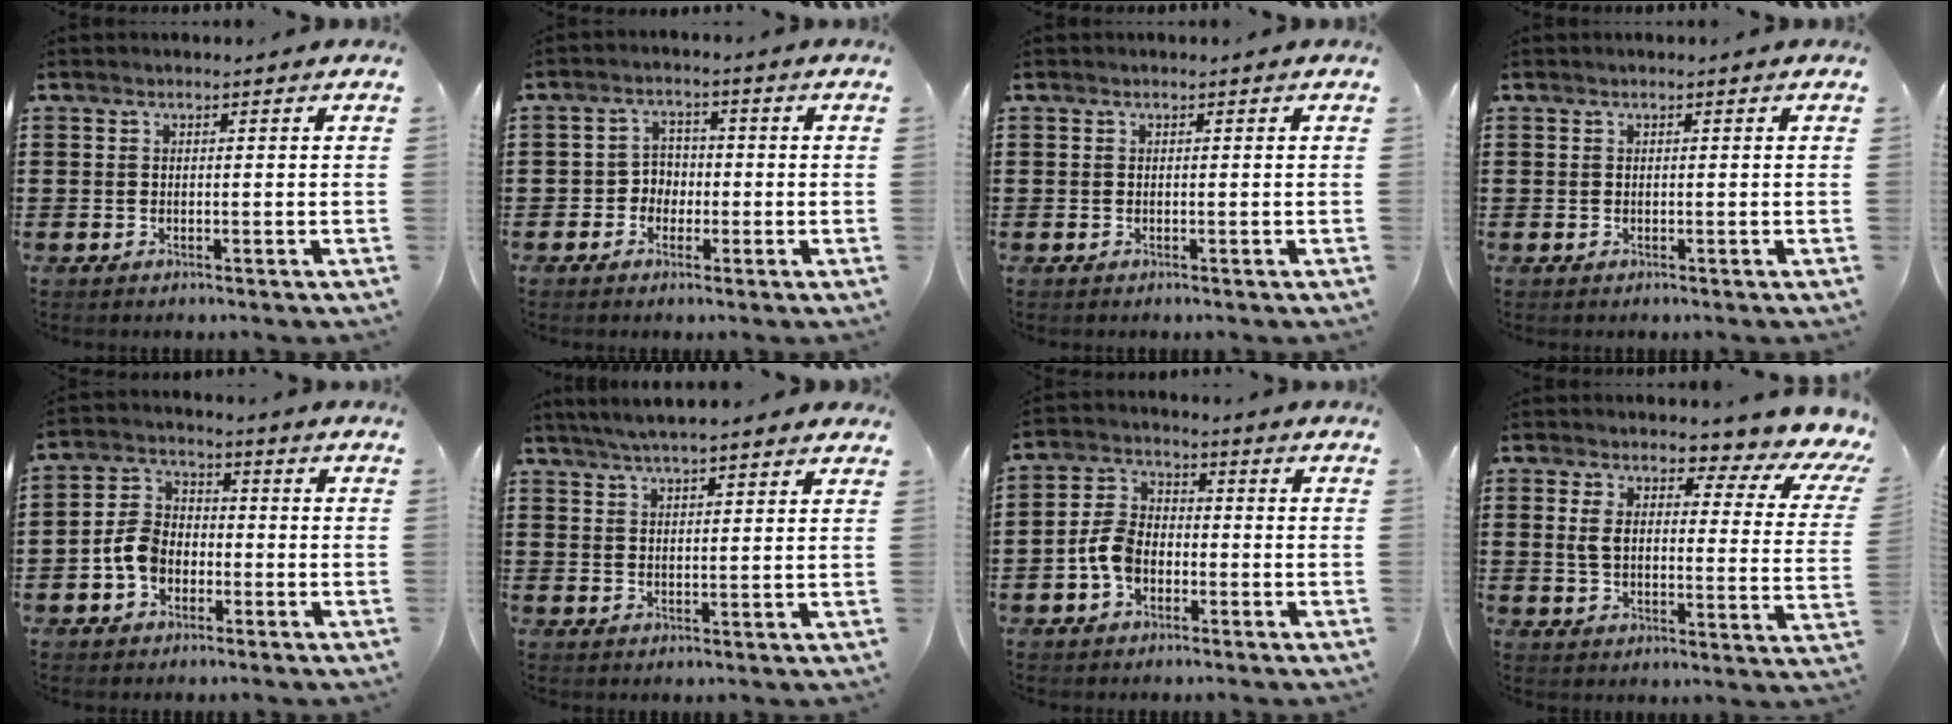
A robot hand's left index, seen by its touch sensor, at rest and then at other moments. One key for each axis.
{"total": 3.3, "fx": -1.3, "fy": 2.9, "fz": 0.9, "tx": -0.029, "ty": 0.009, "tz": -0.031}
{"total": 0.0}
{"total": 0.0}
{"total": 5.9, "fx": -2.1, "fy": 4.5, "fz": 3.3, "tx": -0.083, "ty": 0.011, "tz": -0.045}
{"total": 4.3, "fx": 3.8, "fy": 0.3, "fz": 1.8, "tx": -0.045, "ty": -0.003, "tz": 0.069}
{"total": 5.8, "fx": -2.0, "fy": 4.0, "fz": 3.7, "tx": -0.101, "ty": 0.003, "tz": -0.045}
{"total": 6.0, "fx": 3.7, "fy": 2.2, "fz": 4.1, "tx": -0.086, "ty": -0.025, "tz": 0.055}